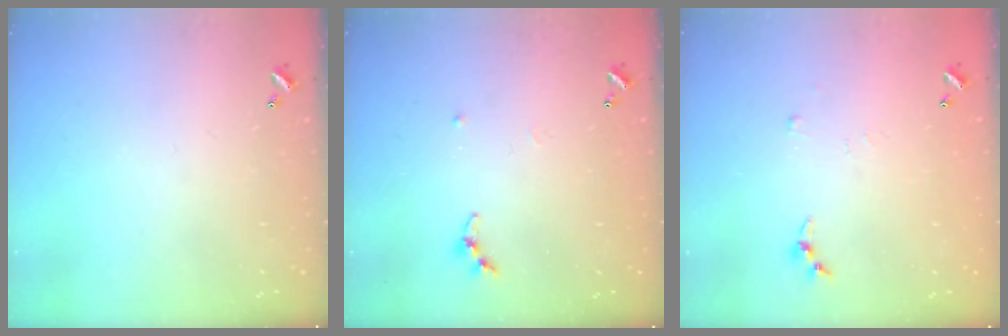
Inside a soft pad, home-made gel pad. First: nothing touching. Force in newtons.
{"total": 6.2, "press": 6.1, "slide": 0.7}
{"total": 3.7, "press": 3.7, "slide": 0.5}